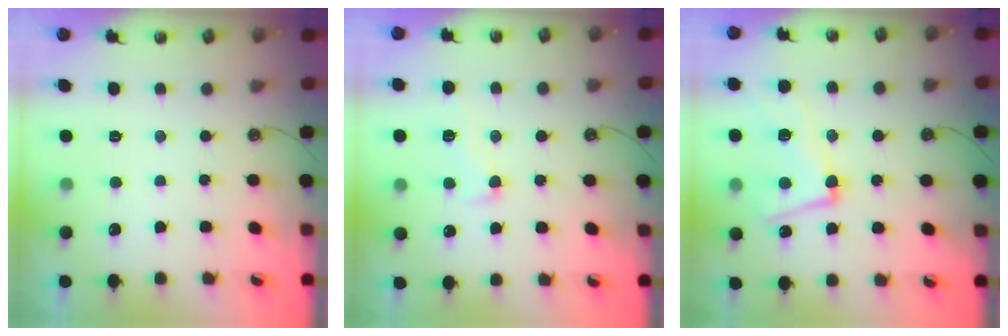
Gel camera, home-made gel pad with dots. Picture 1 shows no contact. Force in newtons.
{"total": 1.2, "press": 0.6, "slide": 1.0}
{"total": 7.3, "press": 7.1, "slide": 1.8}